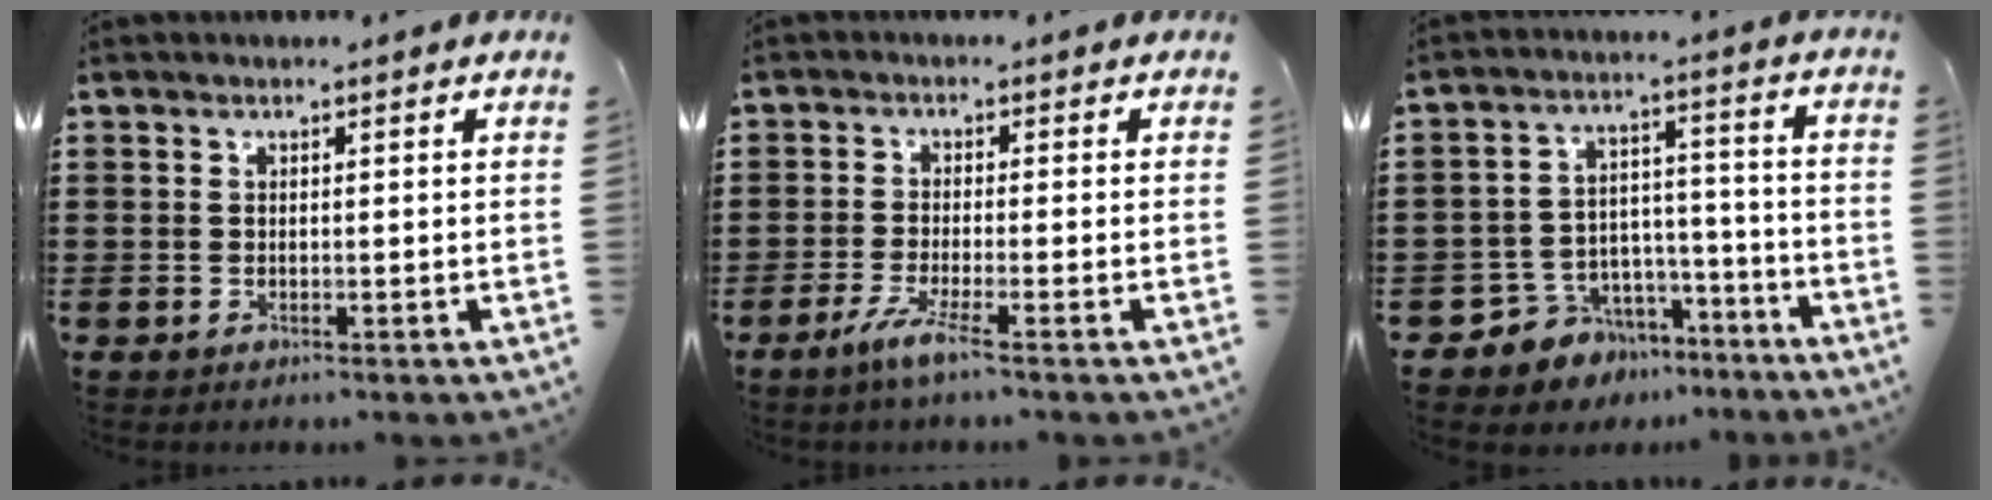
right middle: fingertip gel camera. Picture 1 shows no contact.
{"total": 4.0, "force": [-2.5, -0.2, 3.1], "torque": [-0.073, -0.016, -0.046]}
{"total": 6.0, "force": [-4.9, 3.4, -0.6], "torque": [-0.012, 0.012, -0.098]}